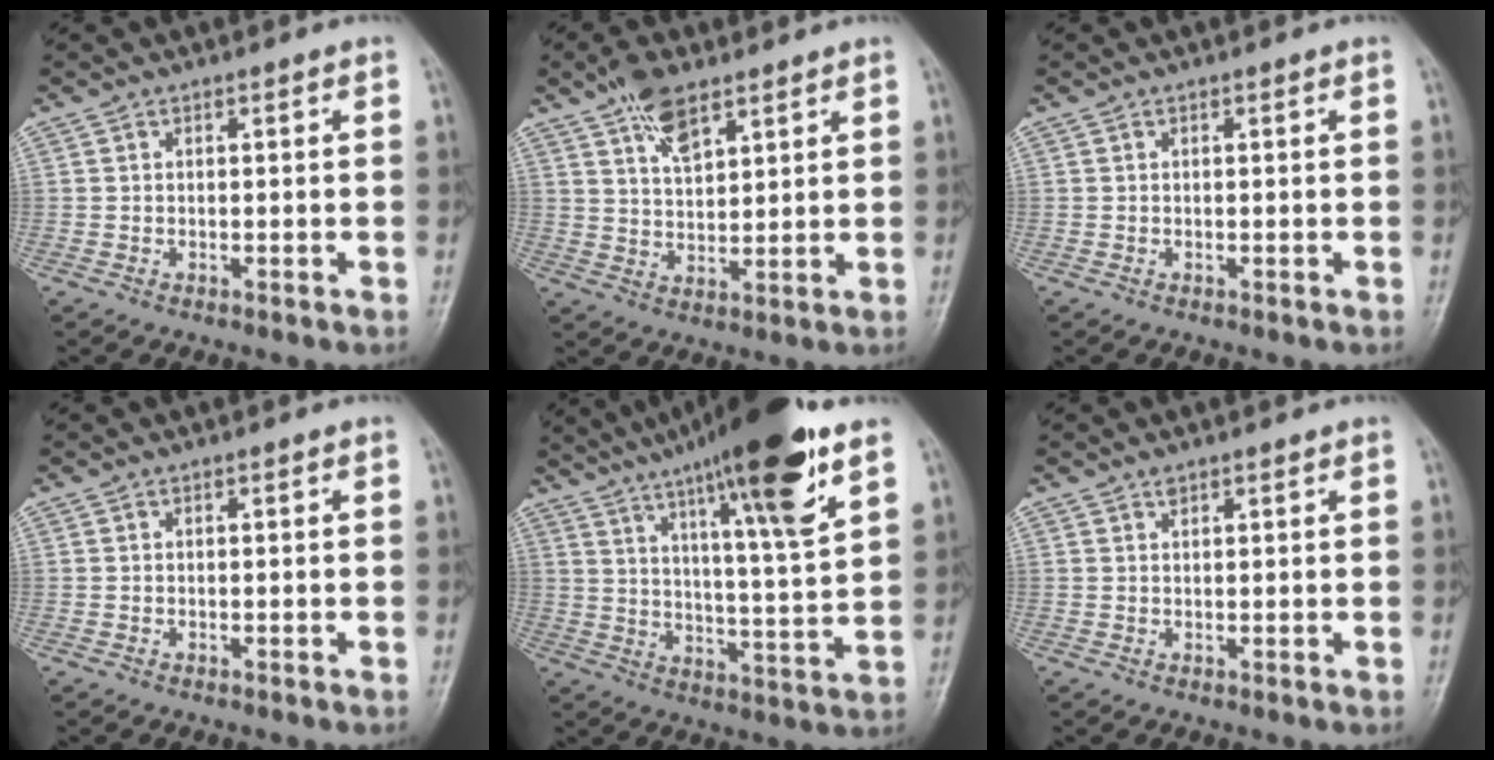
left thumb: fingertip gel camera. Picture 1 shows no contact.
{"total": 7.6, "force": [4.8, 3.4, 4.8], "torque": [-0.071, -0.020, 0.088]}
{"total": 0.0}
{"total": 0.0}
{"total": 20.5, "force": [12.5, 2.5, 16.0], "torque": [-0.238, -0.044, 0.196]}
{"total": 1.0, "force": [0.8, 0.5, 0.4], "torque": [-0.002, -0.004, 0.010]}